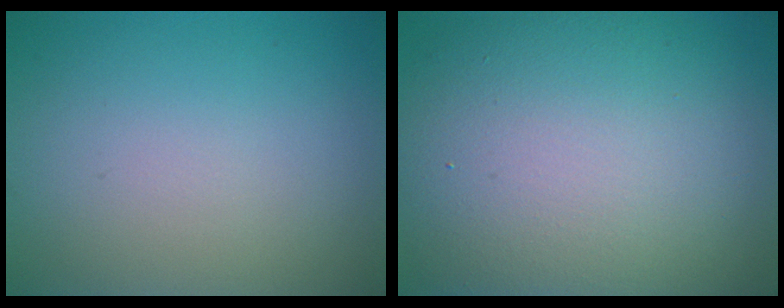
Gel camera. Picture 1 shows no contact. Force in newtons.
{"total": 14.2, "press": 14.2, "slide": 0.7}